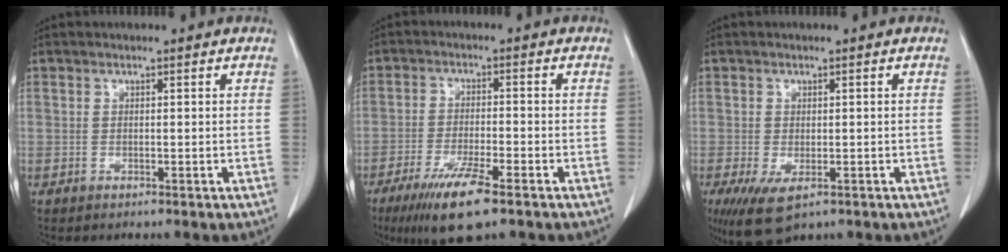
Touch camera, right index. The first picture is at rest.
{"total": 8.8, "force": [-5.6, 0.9, 6.8], "torque": [-0.129, -0.021, -0.094]}
{"total": 6.1, "force": [-3.1, 2.9, 4.3], "torque": [-0.075, -0.013, -0.043]}